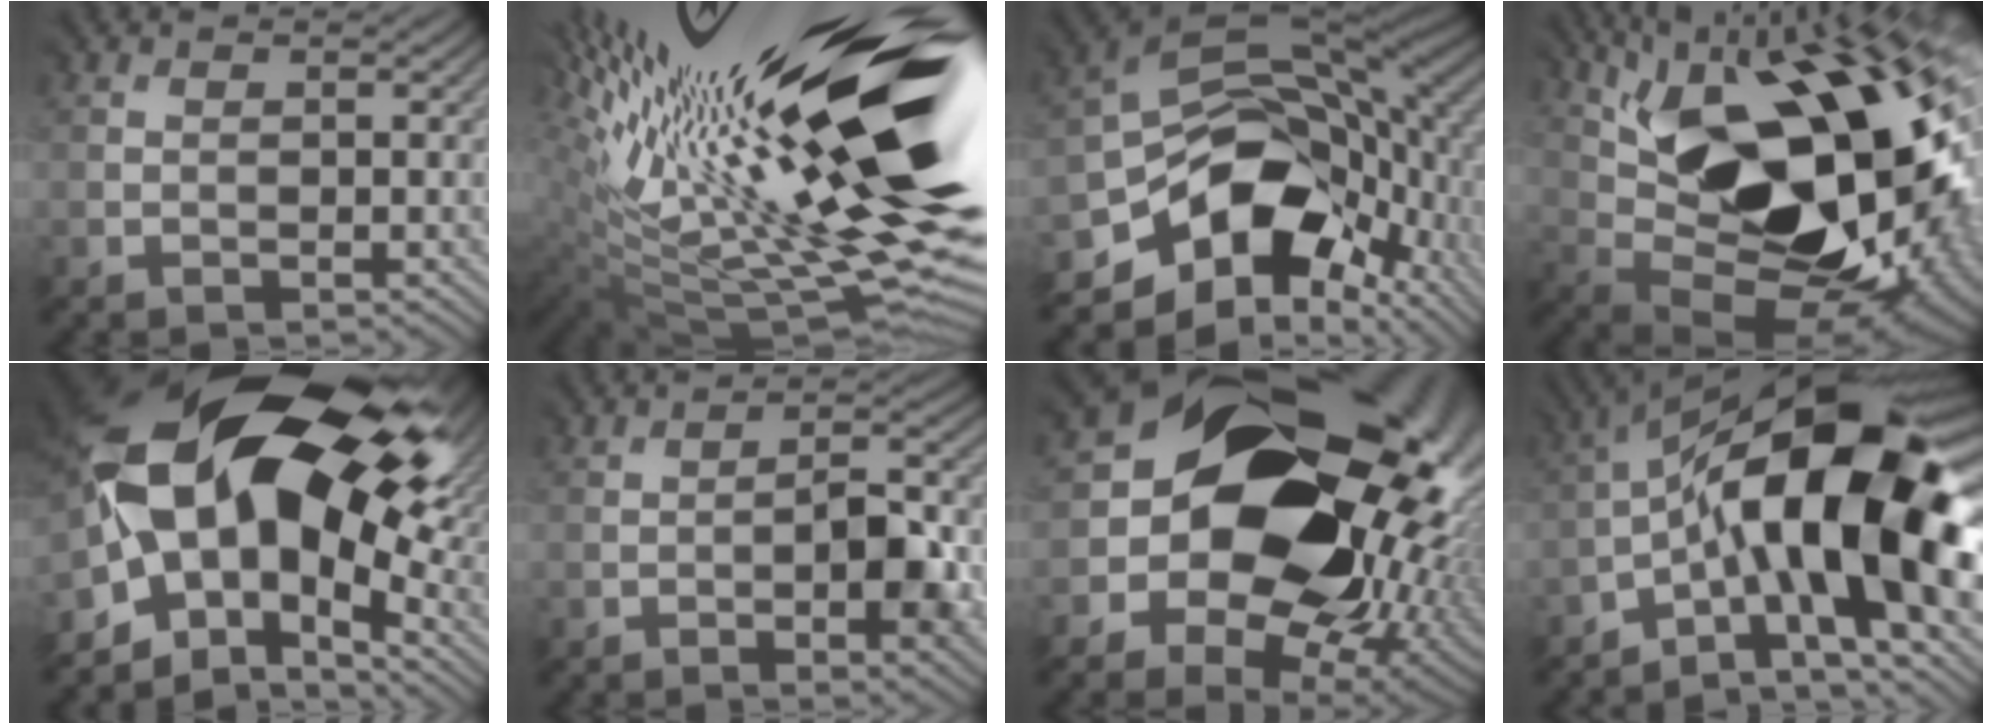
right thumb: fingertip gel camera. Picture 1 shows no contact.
{"total": 21.2, "force": [5.5, 4.6, 20.0], "torque": [-0.325, -0.025, 0.100]}
{"total": 14.8, "force": [-5.4, 9.9, 9.6], "torque": [-0.183, -0.019, -0.095]}
{"total": 21.4, "force": [5.3, 11.4, 17.4], "torque": [-0.293, 0.029, 0.100]}
{"total": 17.7, "force": [1.4, 11.2, 13.6], "torque": [-0.252, 0.004, 0.019]}
{"total": 6.3, "force": [-2.2, 1.9, 5.6], "torque": [-0.090, -0.004, -0.029]}
{"total": 21.3, "force": [0.3, 17.4, 12.2], "torque": [-0.211, -0.029, 0.022]}
{"total": 18.2, "force": [-3.0, 6.1, 16.8], "torque": [-0.263, 0.024, -0.061]}